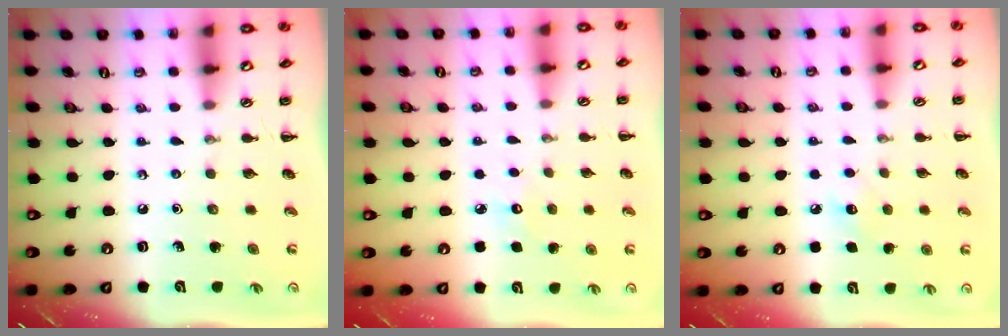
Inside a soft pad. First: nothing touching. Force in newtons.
{"total": 5.5, "press": 5.4, "slide": 1.3}
{"total": 6.1, "press": 5.9, "slide": 1.6}